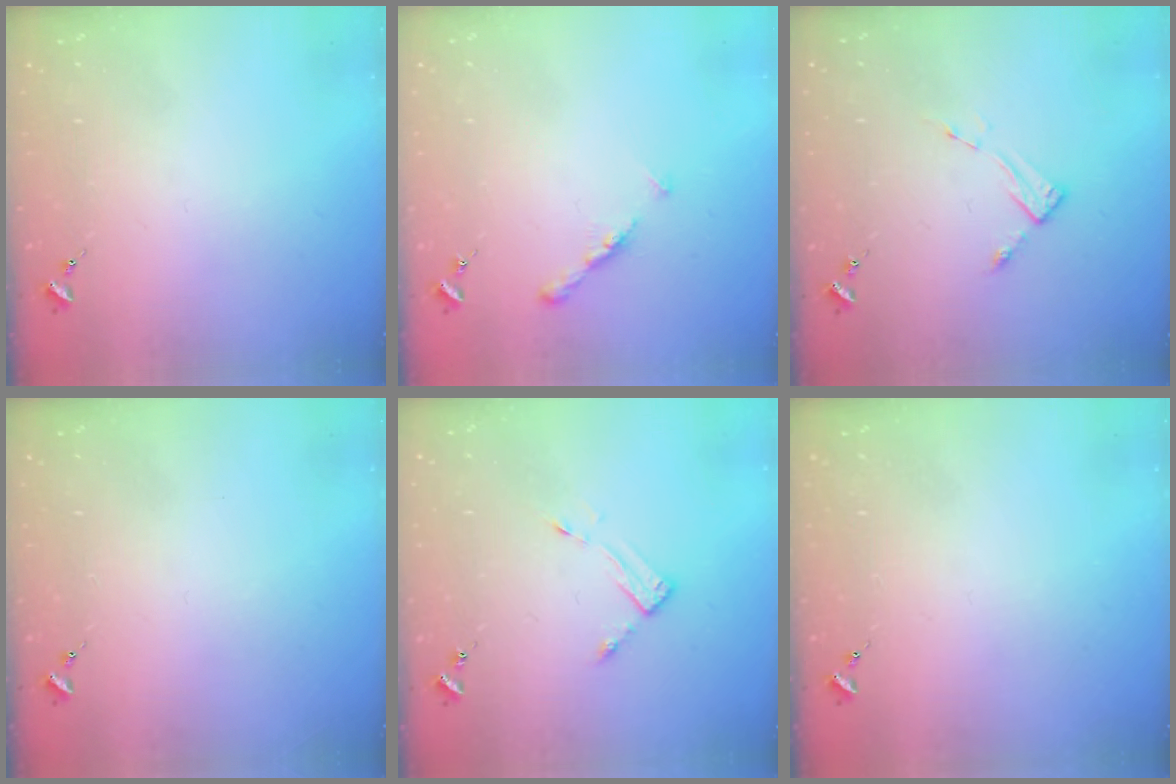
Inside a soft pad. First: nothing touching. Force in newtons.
{"total": 5.3, "press": 5.2, "slide": 0.6}
{"total": 4.4, "press": 4.3, "slide": 0.5}
{"total": 0.0}
{"total": 3.0, "press": 3.0, "slide": 0.3}
{"total": 0.0}